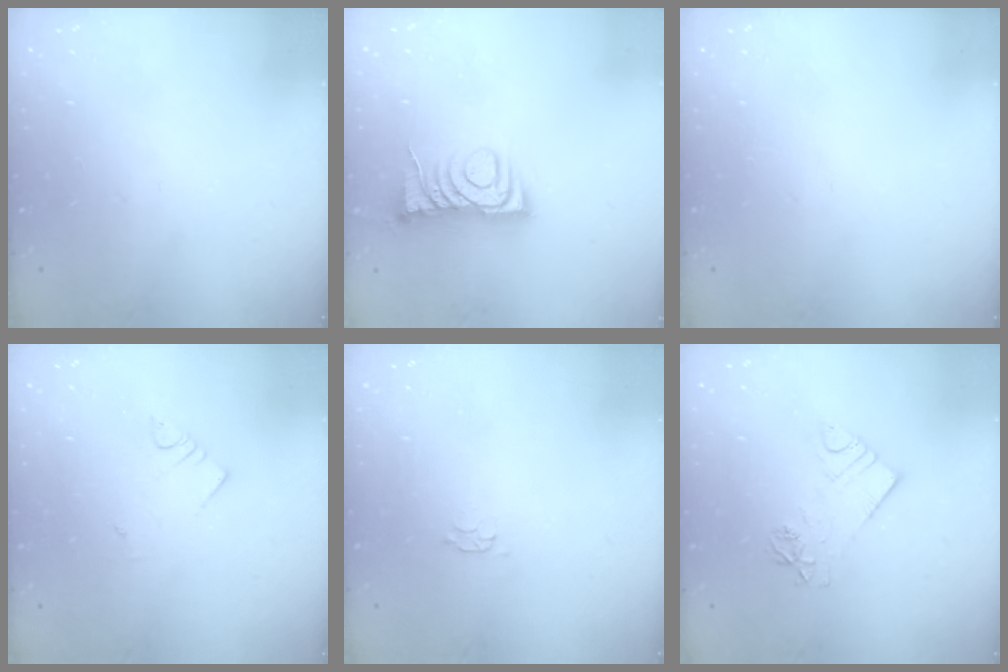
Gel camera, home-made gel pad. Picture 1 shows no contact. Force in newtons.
{"total": 7.8, "press": 7.7, "slide": 0.7}
{"total": 0.0}
{"total": 3.2, "press": 3.2, "slide": 0.3}
{"total": 2.8, "press": 2.7, "slide": 0.5}
{"total": 9.4, "press": 9.4, "slide": 0.7}